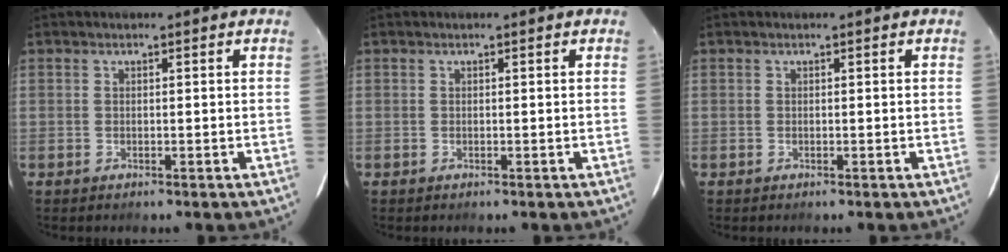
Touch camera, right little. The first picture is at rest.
{"total": 0.0}
{"total": 0.0}